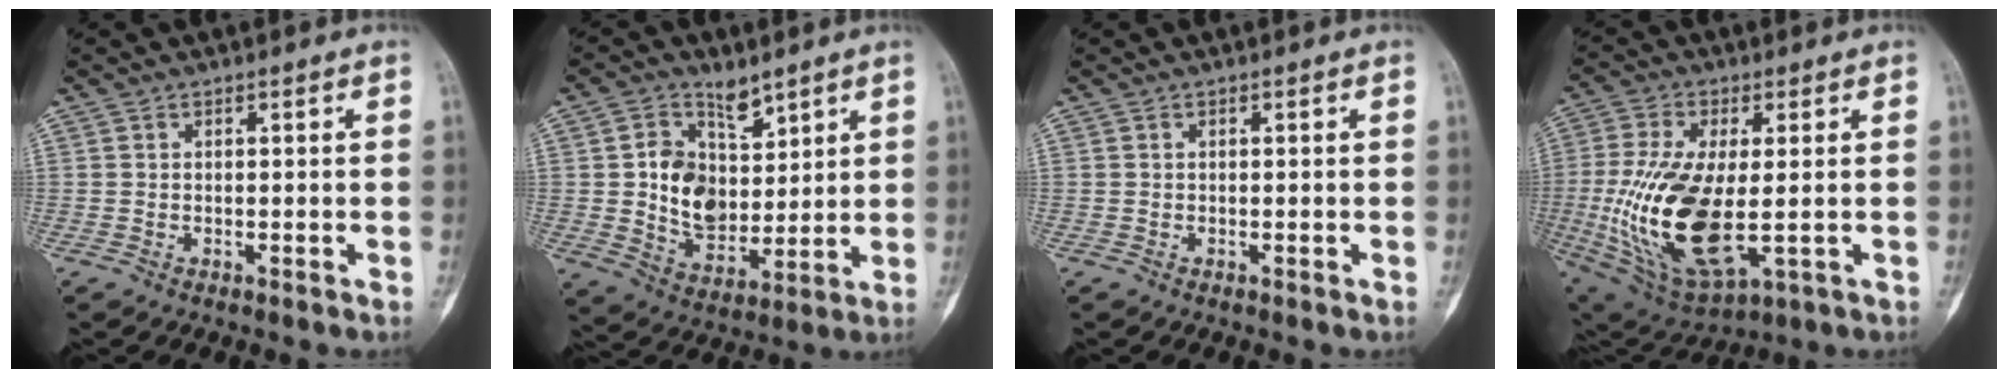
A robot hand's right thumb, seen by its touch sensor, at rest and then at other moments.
{"total": 11.5, "force": [4.3, 8.3, 6.7], "torque": [-0.079, -0.030, 0.091]}
{"total": 0.0}
{"total": 20.4, "force": [-1.8, 9.5, 17.9], "torque": [-0.371, -0.017, -0.009]}